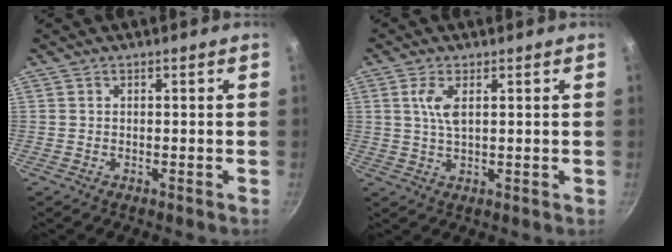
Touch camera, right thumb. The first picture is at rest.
{"total": 4.2, "force": [1.3, 1.6, 3.7], "torque": [-0.076, -0.002, 0.028]}